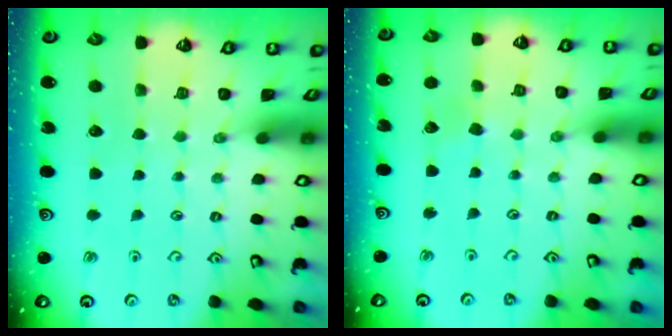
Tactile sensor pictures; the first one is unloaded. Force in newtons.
{"total": 2.8, "press": 2.8, "slide": 0.3}